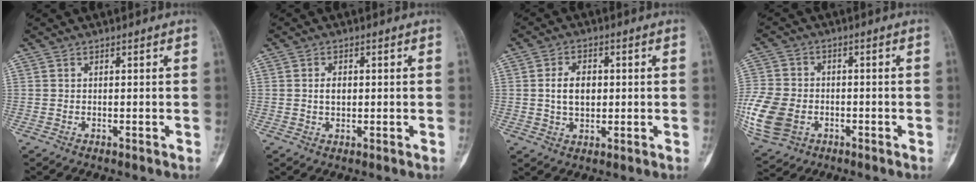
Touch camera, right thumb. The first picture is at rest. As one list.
[{"total": 2.7, "force": [0.2, 1.8, 2.0], "torque": [-0.026, 0.001, 0.004]}, {"total": 6.2, "force": [0.5, 4.2, 4.6], "torque": [-0.069, 0.003, 0.009]}, {"total": 15.4, "force": [-4.2, 11.6, 9.2], "torque": [-0.229, -0.001, -0.071]}]